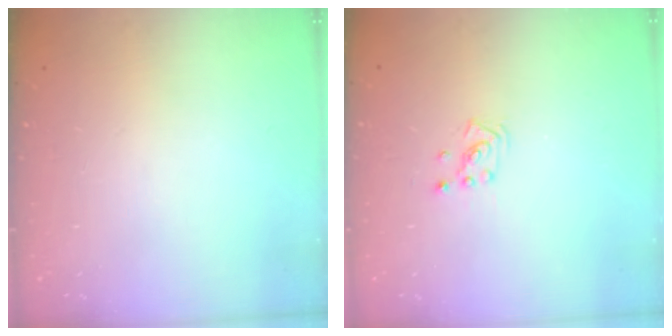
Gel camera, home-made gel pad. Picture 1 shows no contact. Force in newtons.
{"total": 1.4, "press": 1.4, "slide": 0.1}